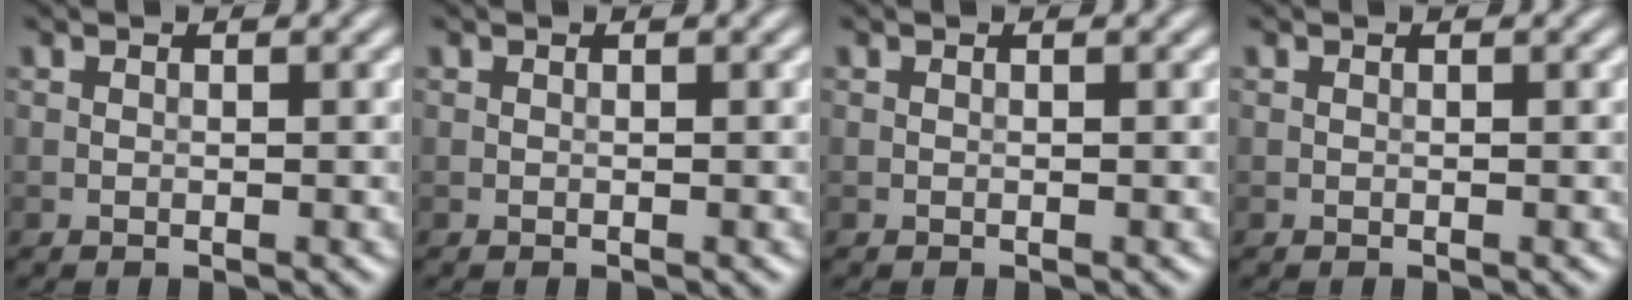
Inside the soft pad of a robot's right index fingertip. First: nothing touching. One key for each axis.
{"total": 0.0}
{"total": 0.0}
{"total": 0.0}